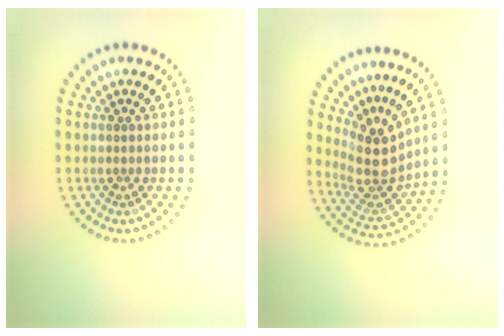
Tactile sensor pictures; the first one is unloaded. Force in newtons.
{"total": 4.1, "press": 3.1, "slide": 2.6}